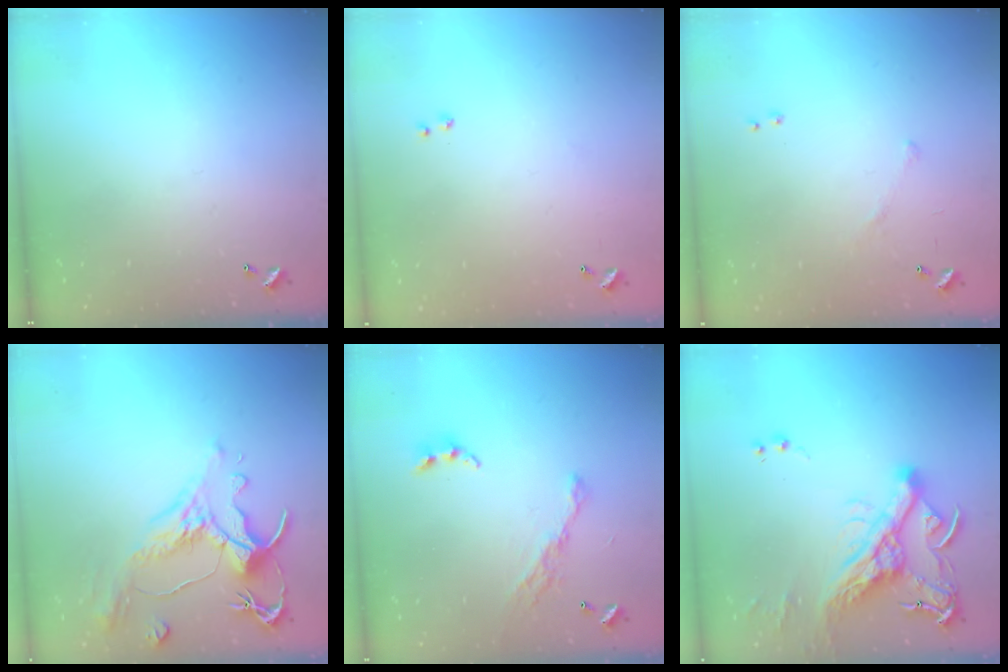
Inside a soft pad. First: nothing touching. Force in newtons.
{"total": 8.2, "press": 8.2, "slide": 0.5}
{"total": 7.9, "press": 7.9, "slide": 0.7}
{"total": 1.6, "press": 0.4, "slide": 1.6}
{"total": 10.4, "press": 10.3, "slide": 1.2}
{"total": 14.9, "press": 14.7, "slide": 2.3}